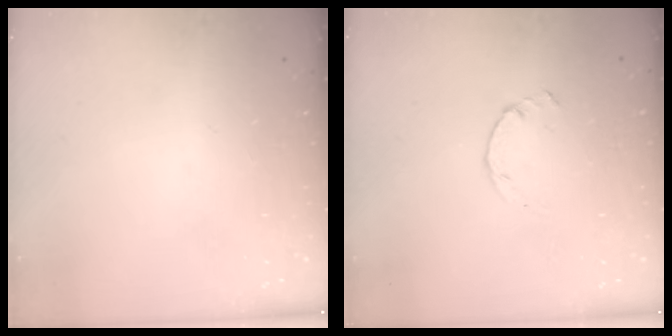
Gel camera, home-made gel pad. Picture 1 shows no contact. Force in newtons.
{"total": 0.9, "press": 0.9, "slide": 0.3}